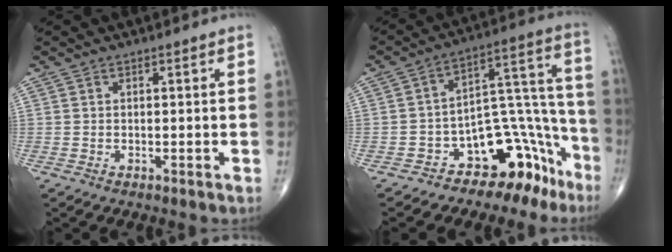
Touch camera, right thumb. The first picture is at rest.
{"total": 13.1, "force": [-9.1, 7.2, 6.1], "torque": [-0.012, 0.155, -0.138]}